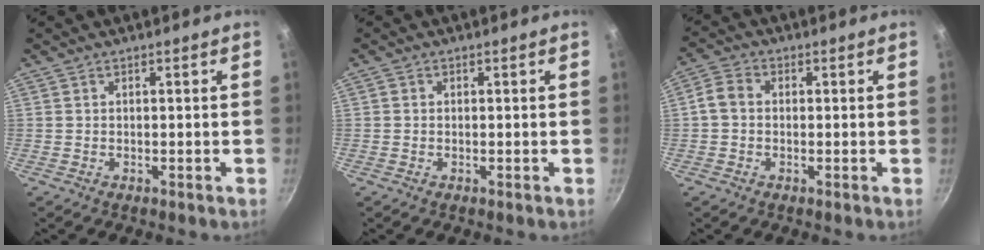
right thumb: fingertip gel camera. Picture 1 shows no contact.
{"total": 0.8, "force": [0.0, 0.7, 0.3], "torque": [-0.004, 0.003, -0.002]}
{"total": 4.0, "force": [-0.2, 3.2, 2.4], "torque": [-0.045, 0.012, -0.016]}